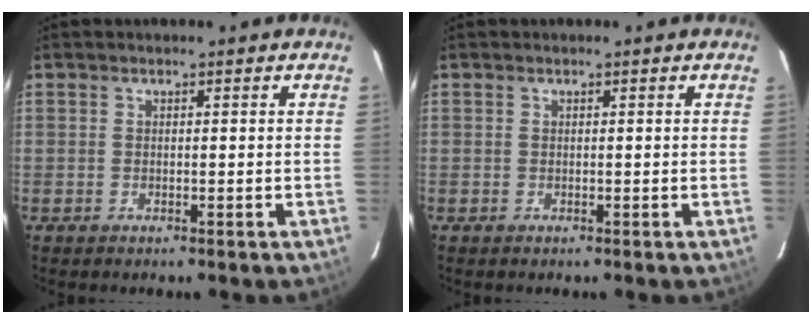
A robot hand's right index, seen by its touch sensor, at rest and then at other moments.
{"total": 0.0}